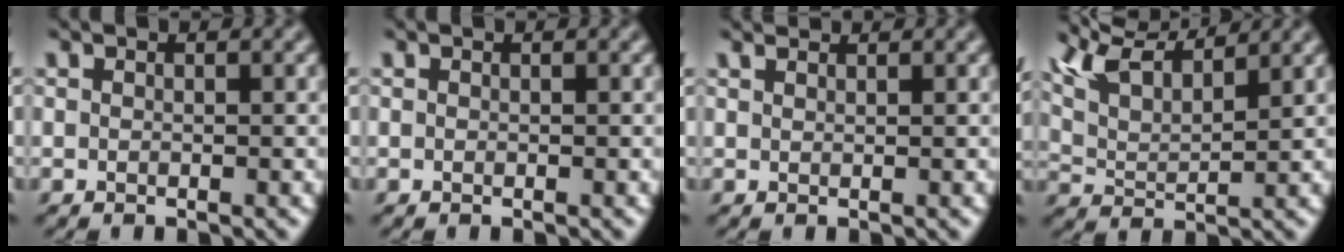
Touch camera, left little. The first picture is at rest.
{"total": 0.0}
{"total": 1.3, "force": [1.3, 0.0, 0.2], "torque": [-0.014, 0.005, 0.026]}
{"total": 7.2, "force": [6.3, 1.2, 3.2], "torque": [-0.087, 0.018, 0.109]}